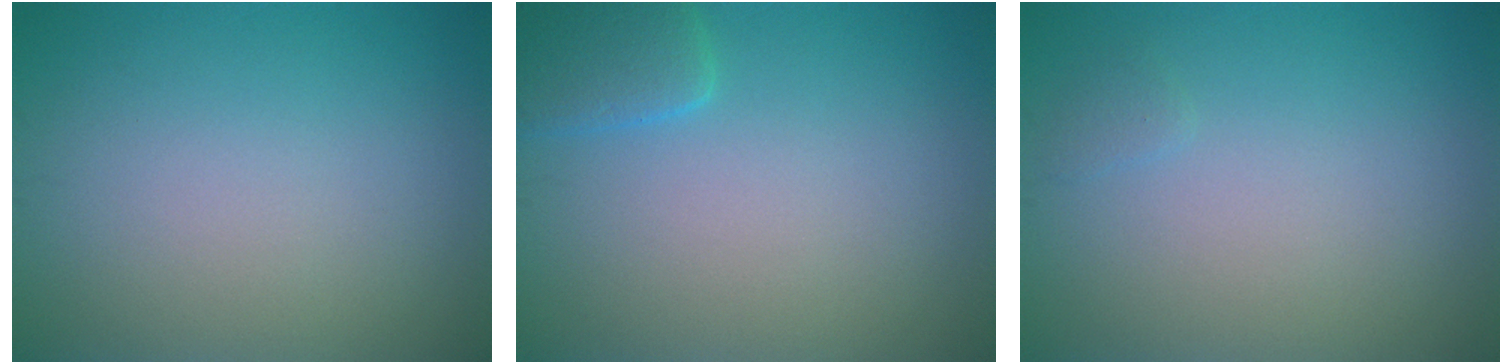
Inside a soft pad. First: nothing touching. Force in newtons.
{"total": 2.6, "press": 2.6, "slide": 0.3}
{"total": 0.5, "press": 0.5, "slide": 0.0}